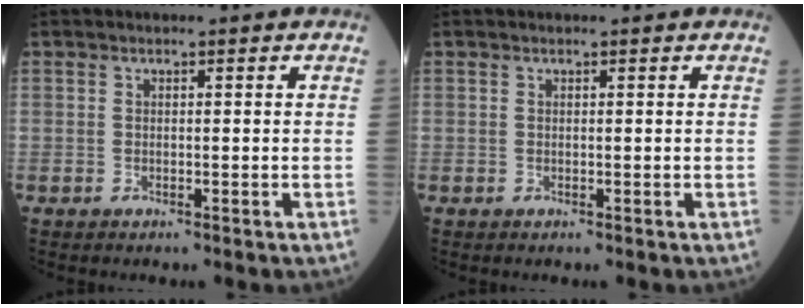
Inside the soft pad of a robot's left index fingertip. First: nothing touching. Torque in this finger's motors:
{"motor_torque": [-0.88, 0.34, -0.49, -0.12]}